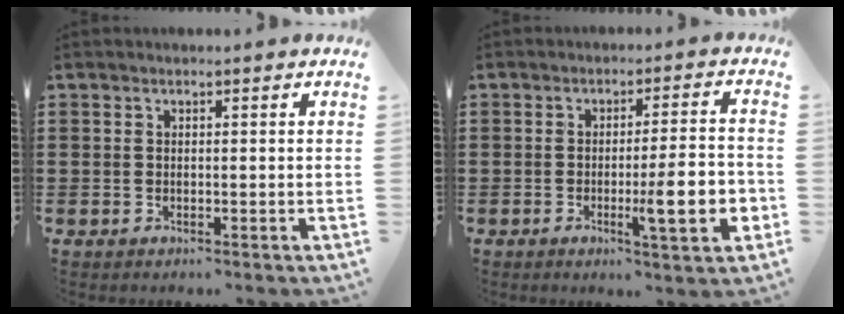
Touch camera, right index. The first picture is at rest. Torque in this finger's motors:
{"motor_torque": [2.14, 0.00, 0.69, 0.17]}